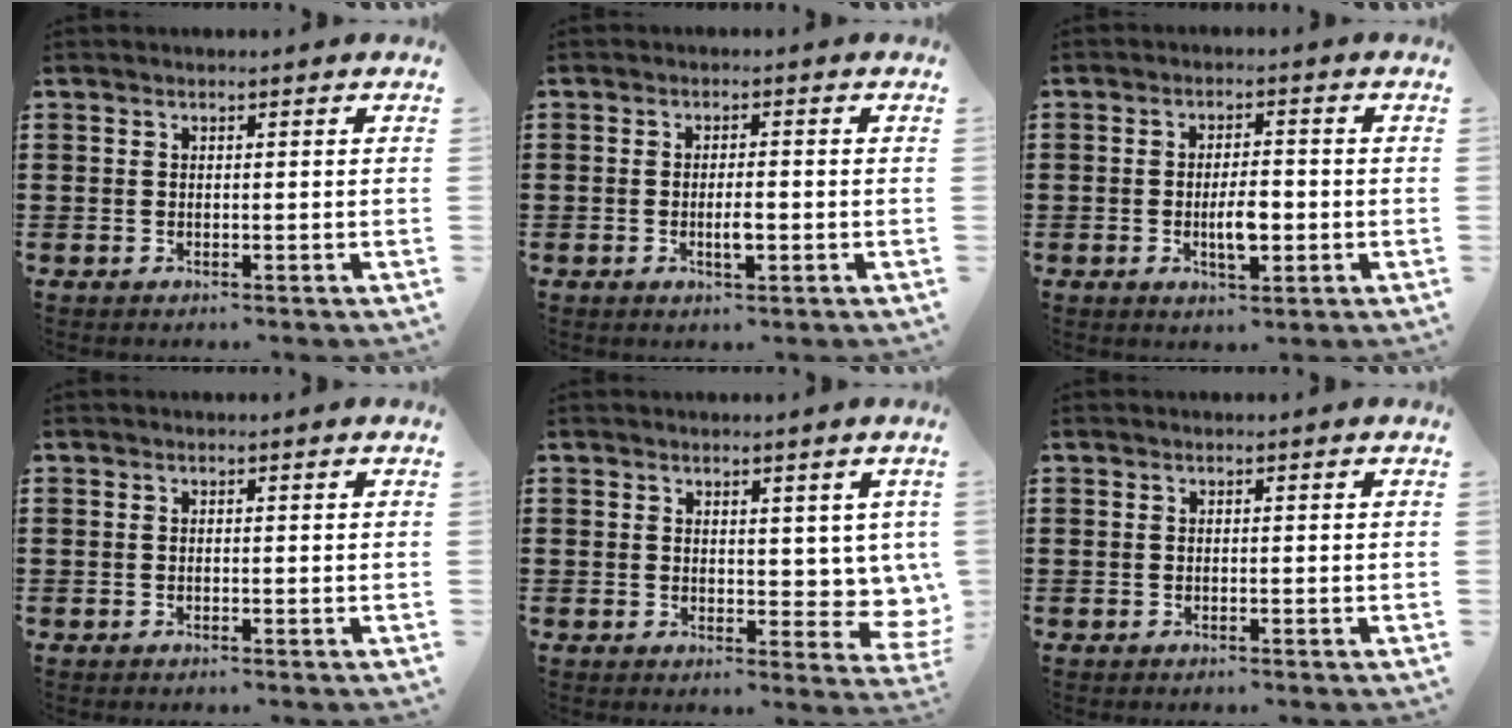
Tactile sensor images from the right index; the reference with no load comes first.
{"total": 2.7, "force": [-0.7, 0.7, 2.5], "torque": [-0.045, 0.000, -0.013]}
{"total": 4.8, "force": [-0.9, 1.8, 4.3], "torque": [-0.091, 0.000, -0.021]}
{"total": 0.0}
{"total": 4.9, "force": [2.8, 3.2, 2.4], "torque": [-0.026, -0.015, 0.047]}
{"total": 0.0}